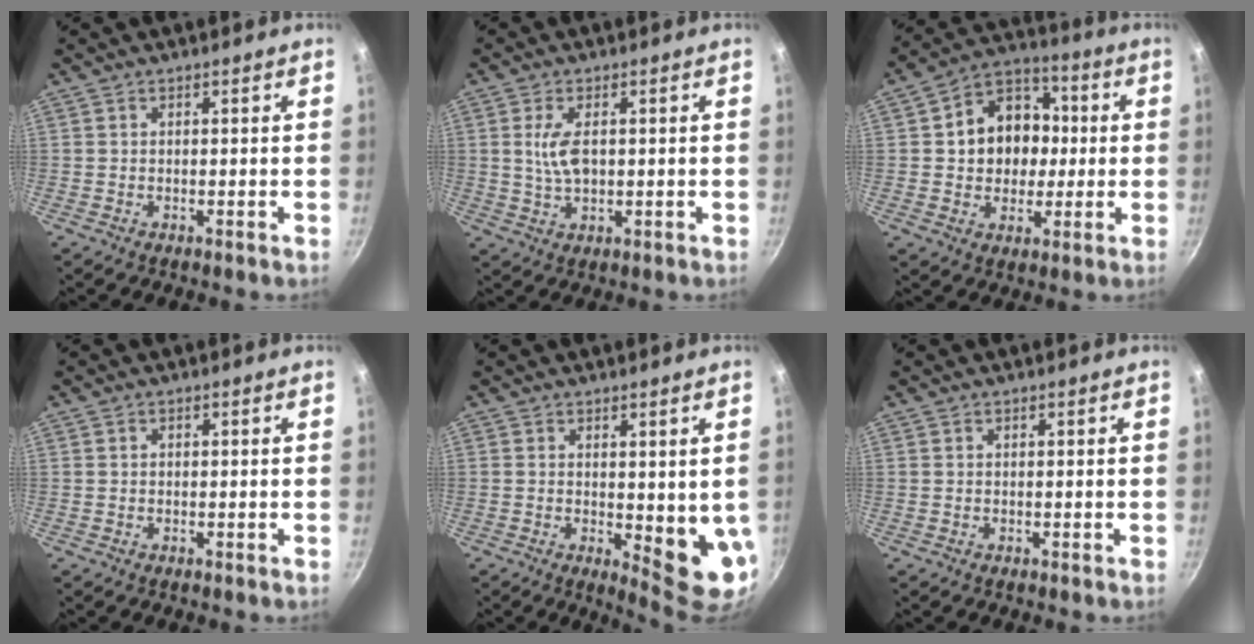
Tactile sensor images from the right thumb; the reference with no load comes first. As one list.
[{"total": 5.6, "force": [0.8, 2.8, 4.8], "torque": [-0.088, -0.002, 0.017]}, {"total": 13.9, "force": [0.9, 11.5, 7.6], "torque": [-0.081, 0.023, 0.006]}, {"total": 0.5, "force": [0.0, 0.5, 0.2], "torque": [-0.001, 0.004, 0.001]}, {"total": 8.9, "force": [0.0, 2.8, 8.5], "torque": [-0.091, -0.022, 0.009]}, {"total": 0.0}]